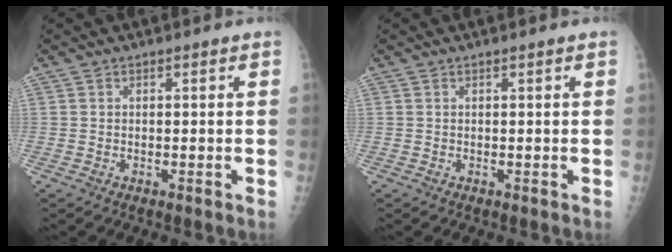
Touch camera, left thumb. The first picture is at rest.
{"total": 0.0}